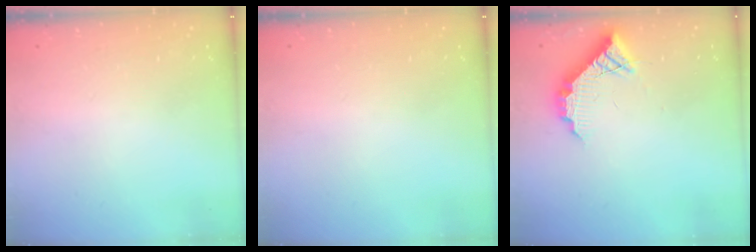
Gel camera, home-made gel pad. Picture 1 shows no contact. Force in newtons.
{"total": 0.0}
{"total": 12.0, "press": 12.0, "slide": 0.7}